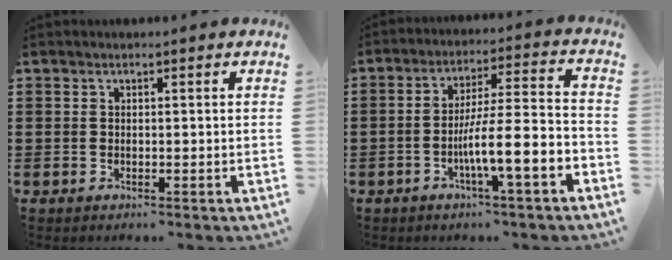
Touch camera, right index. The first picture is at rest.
{"total": 9.6, "force": [-4.2, 1.4, 8.5], "torque": [-0.133, 0.001, -0.075]}